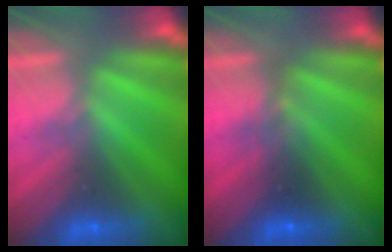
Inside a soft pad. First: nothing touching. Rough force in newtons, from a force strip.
{"total": 2.3}